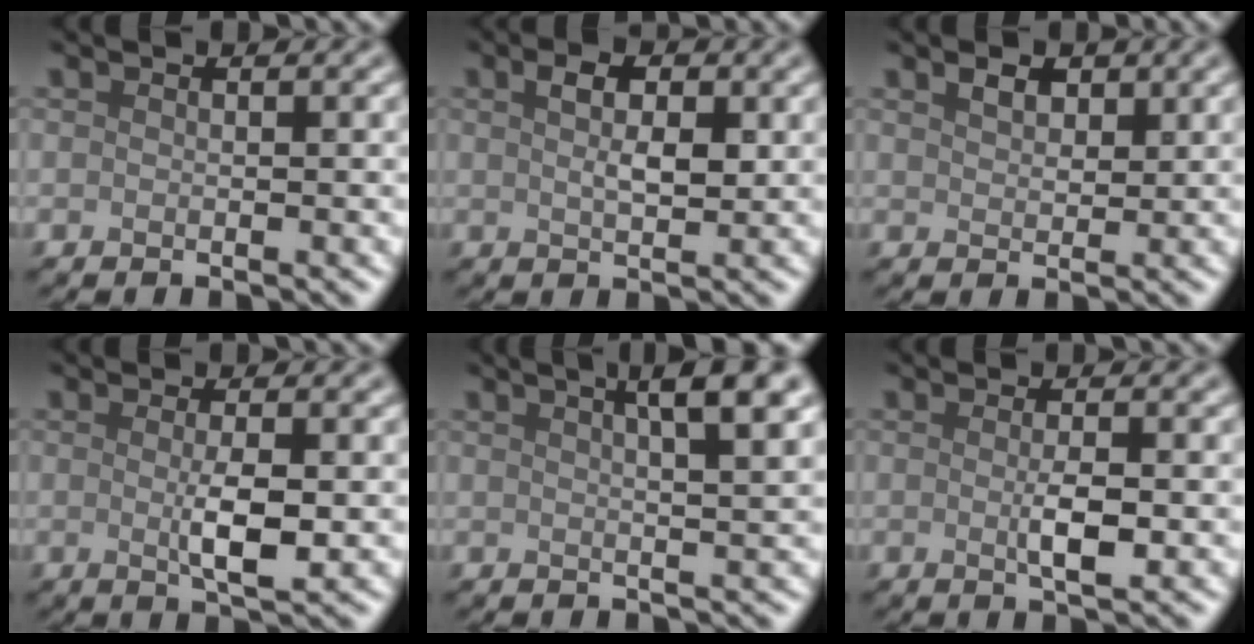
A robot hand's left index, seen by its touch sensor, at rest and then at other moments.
{"total": 3.1, "force": [0.9, 1.4, 2.6], "torque": [-0.048, 0.002, 0.017]}
{"total": 1.7, "force": [1.1, 1.0, 0.8], "torque": [-0.015, 0.002, 0.020]}
{"total": 3.0, "force": [-0.1, 0.5, 2.9], "torque": [-0.053, -0.004, 0.001]}
{"total": 6.6, "force": [2.9, 2.1, 5.6], "torque": [-0.041, 0.031, 0.012]}
{"total": 2.3, "force": [-0.1, 0.4, 2.2], "torque": [-0.040, -0.004, -0.003]}